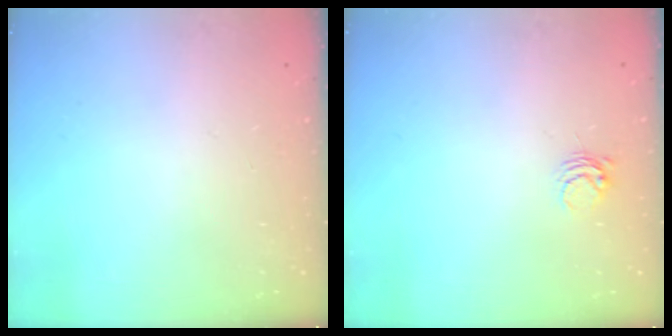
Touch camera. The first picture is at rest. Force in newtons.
{"total": 4.4, "press": 4.4, "slide": 0.3}